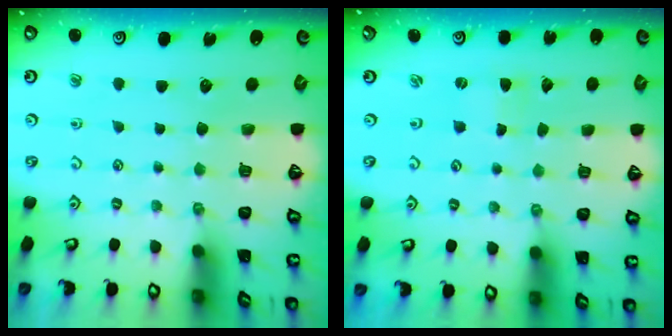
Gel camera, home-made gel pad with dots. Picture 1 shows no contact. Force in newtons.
{"total": 0.0}